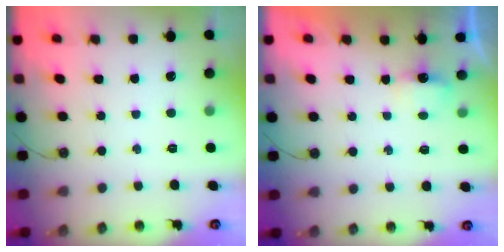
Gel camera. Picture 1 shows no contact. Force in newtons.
{"total": 3.3, "press": 3.2, "slide": 0.6}